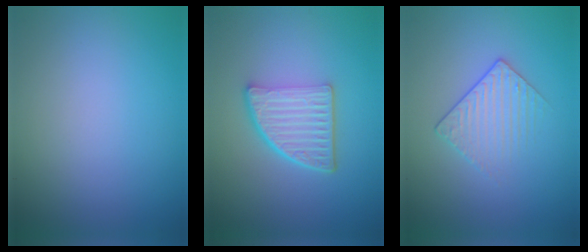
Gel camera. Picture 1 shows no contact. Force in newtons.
{"total": 5.4, "press": 3.8, "slide": 3.8}
{"total": 1.9, "press": 1.6, "slide": 1.0}